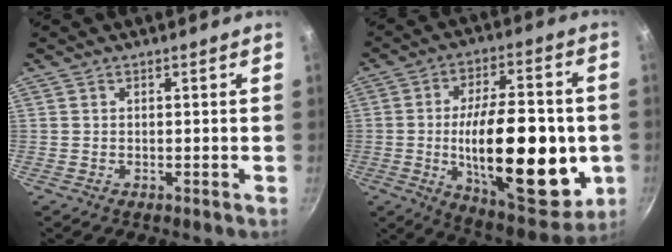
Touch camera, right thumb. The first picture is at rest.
{"total": 28.3, "force": [-3.6, 12.5, 25.1], "torque": [-0.362, 0.004, -0.042]}